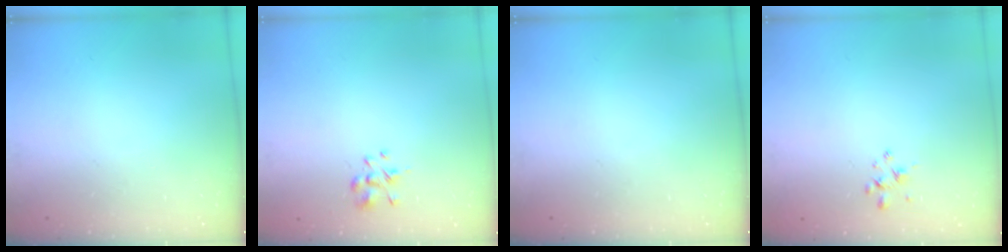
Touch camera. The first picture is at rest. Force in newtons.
{"total": 2.3, "press": 2.1, "slide": 0.9}
{"total": 0.0}
{"total": 2.6, "press": 2.4, "slide": 0.8}